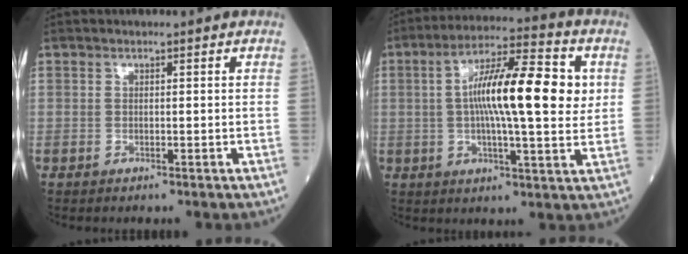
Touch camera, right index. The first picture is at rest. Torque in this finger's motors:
{"motor_torque": [1.62, 0.52, 0.86, 0.21]}